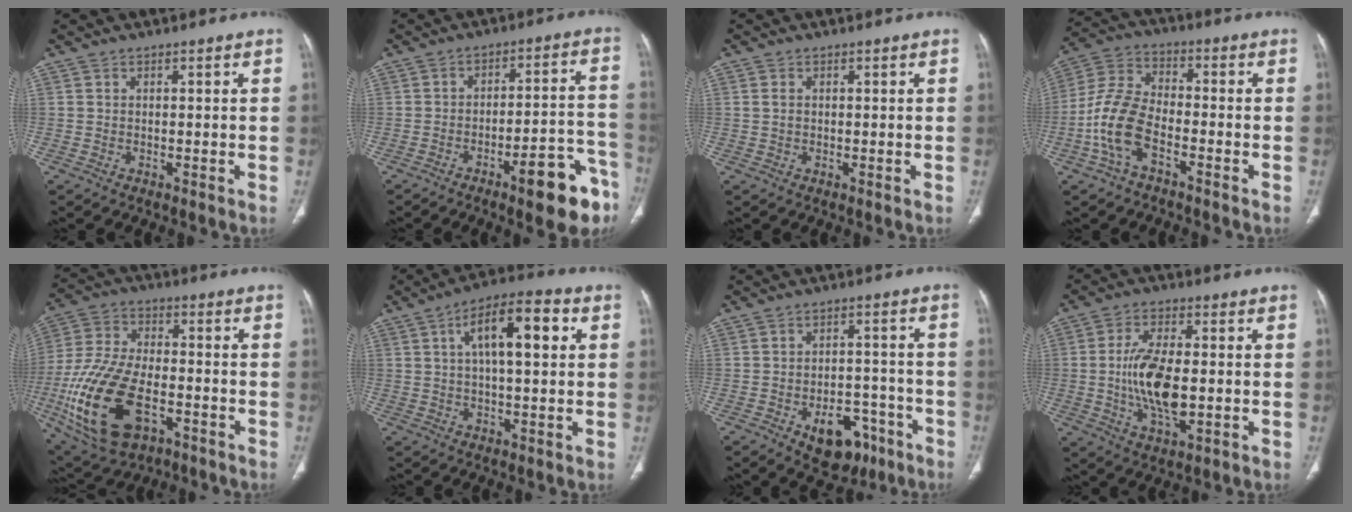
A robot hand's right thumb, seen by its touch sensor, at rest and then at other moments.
{"total": 13.8, "force": [-8.0, 3.9, 10.5], "torque": [-0.111, 0.064, -0.109]}
{"total": 1.2, "force": [0.2, 0.8, 0.8], "torque": [-0.018, 0.001, 0.008]}
{"total": 11.1, "force": [-4.4, 5.8, 8.4], "torque": [-0.186, 0.034, -0.091]}
{"total": 21.8, "force": [-7.5, 11.9, 16.7], "torque": [-0.353, 0.015, -0.120]}
{"total": 12.7, "force": [3.4, 4.8, 11.2], "torque": [-0.174, 0.020, 0.047]}
{"total": 10.7, "force": [-5.6, 6.7, 6.3], "torque": [-0.055, 0.039, -0.070]}
{"total": 12.2, "force": [-0.9, 5.6, 10.8], "torque": [-0.207, -0.002, -0.013]}